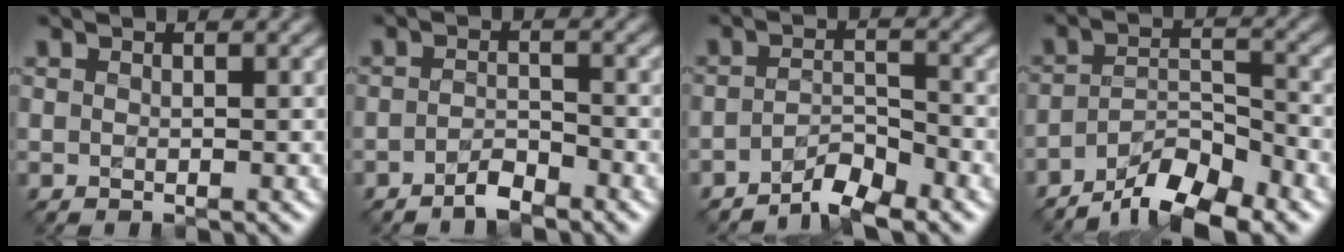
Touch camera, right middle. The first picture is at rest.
{"total": 2.2, "force": [-1.7, 0.6, 1.2], "torque": [-0.023, 0.005, -0.034]}
{"total": 3.4, "force": [-2.7, 0.8, 1.8], "torque": [-0.031, 0.007, -0.056]}
{"total": 6.7, "force": [-5.1, 2.0, 3.8], "torque": [-0.061, 0.003, -0.091]}